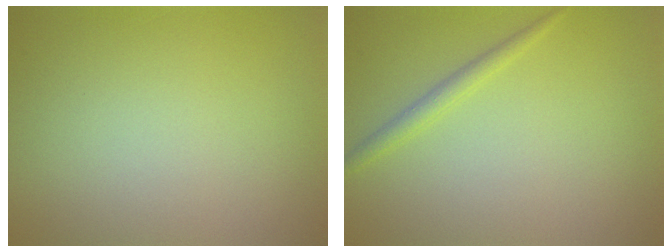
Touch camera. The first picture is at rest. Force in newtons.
{"total": 1.5, "press": 1.5, "slide": 0.1}